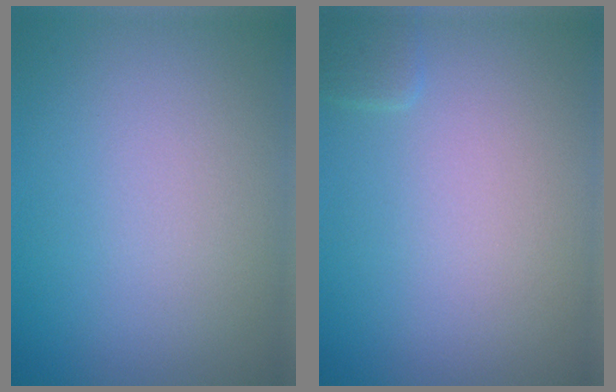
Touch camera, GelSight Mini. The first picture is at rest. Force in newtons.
{"total": 0.9, "press": 0.8, "slide": 0.1}